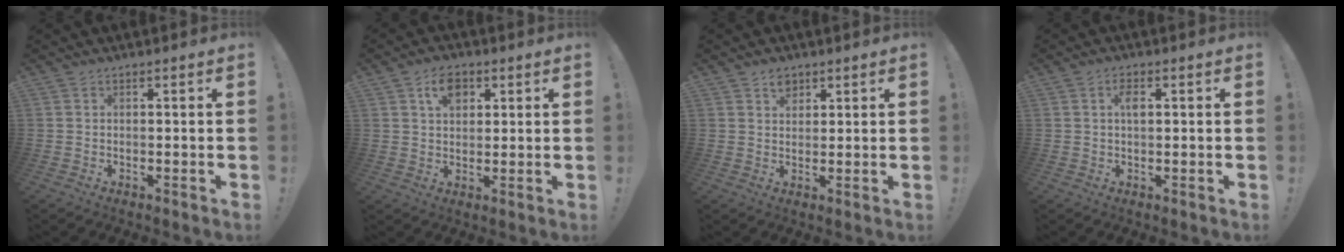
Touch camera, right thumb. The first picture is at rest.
{"total": 7.0, "force": [3.0, 4.9, 4.0], "torque": [-0.056, 0.001, 0.053]}
{"total": 3.6, "force": [2.3, 2.5, 1.2], "torque": [-0.005, -0.009, 0.037]}
{"total": 2.8, "force": [0.7, 1.4, 2.3], "torque": [-0.035, 0.001, 0.008]}